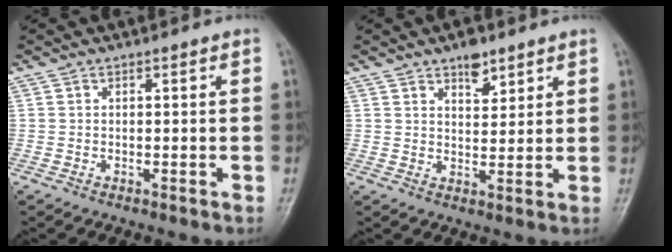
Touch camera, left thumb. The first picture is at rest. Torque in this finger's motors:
{"motor_torque": [1.10, 0.62, 0.43, -0.51, 0.02]}